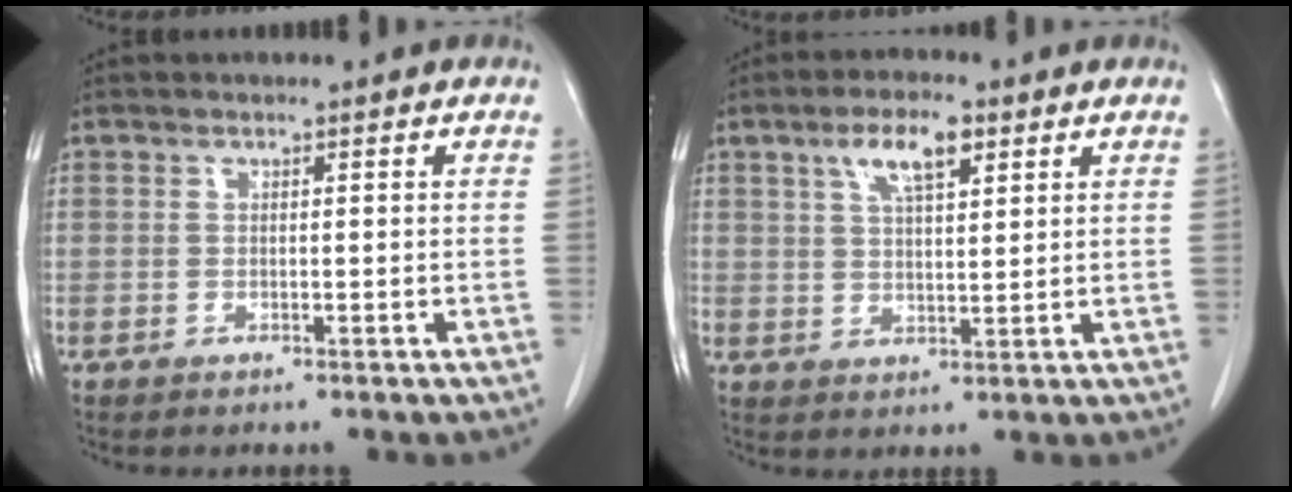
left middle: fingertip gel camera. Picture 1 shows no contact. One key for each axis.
{"total": 6.3, "fx": 3.4, "fy": 1.8, "fz": 5.0, "tx": -0.096, "ty": 0.008, "tz": 0.060}